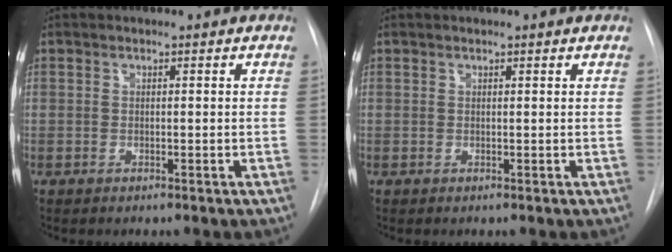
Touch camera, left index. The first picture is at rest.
{"total": 1.4, "force": [1.1, 0.1, 0.8], "torque": [-0.008, 0.010, 0.013]}